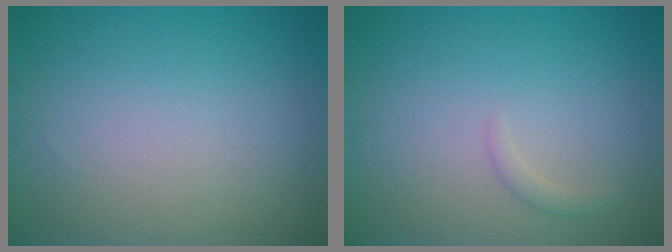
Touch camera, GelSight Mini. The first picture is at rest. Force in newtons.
{"total": 0.8, "press": 0.8, "slide": 0.0}